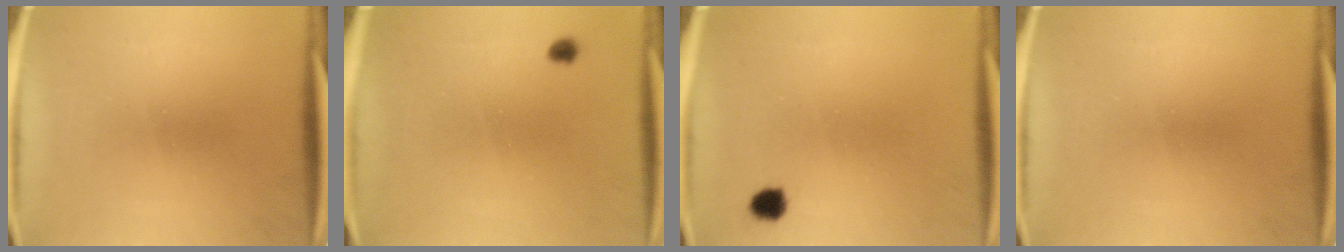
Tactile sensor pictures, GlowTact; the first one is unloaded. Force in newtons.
{"total": 1.1}
{"total": 2.4}
{"total": 0.0}